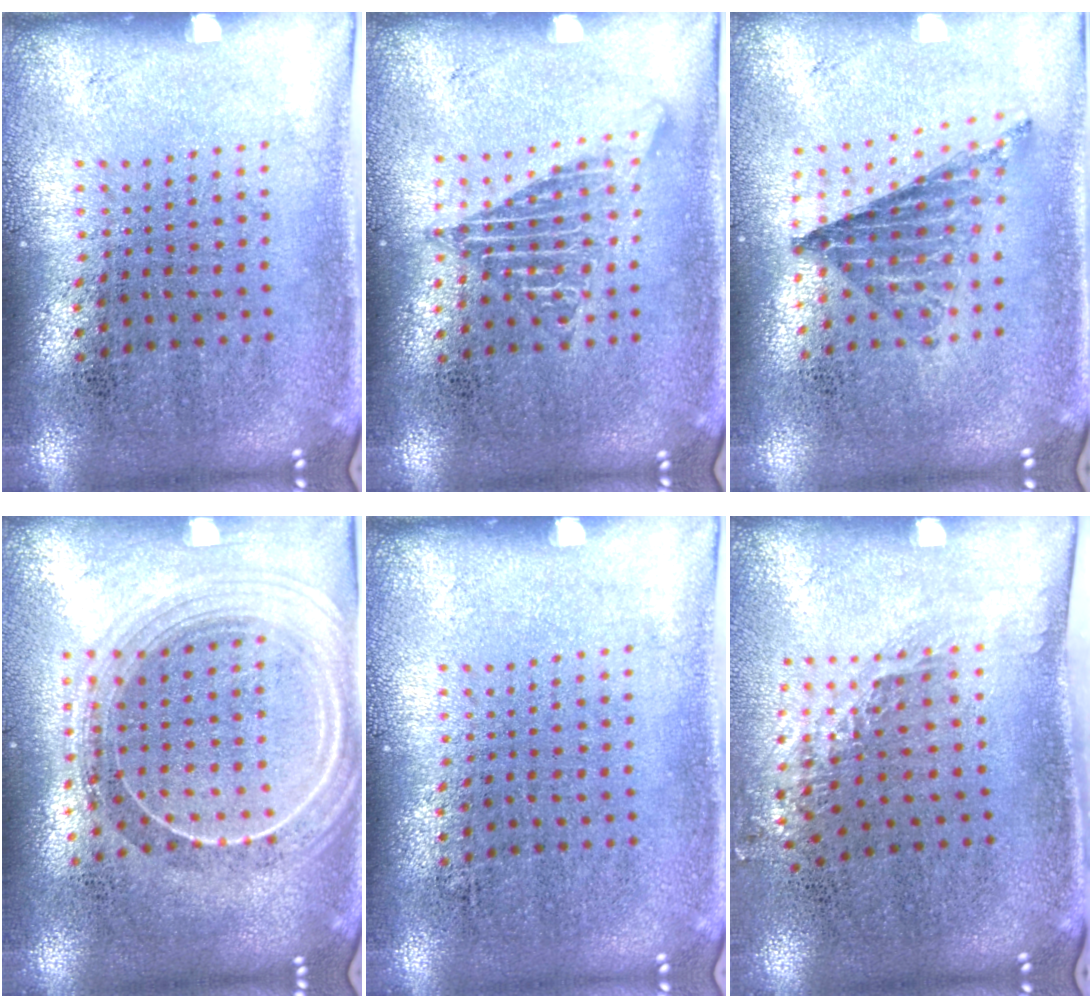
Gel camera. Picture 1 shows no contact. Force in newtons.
{"total": 1.1, "press": 1.1, "slide": 0.1}
{"total": 0.8, "press": 0.8, "slide": 0.1}
{"total": 2.2, "press": 1.9, "slide": 1.0}
{"total": 0.0}
{"total": 1.2, "press": 1.0, "slide": 0.8}